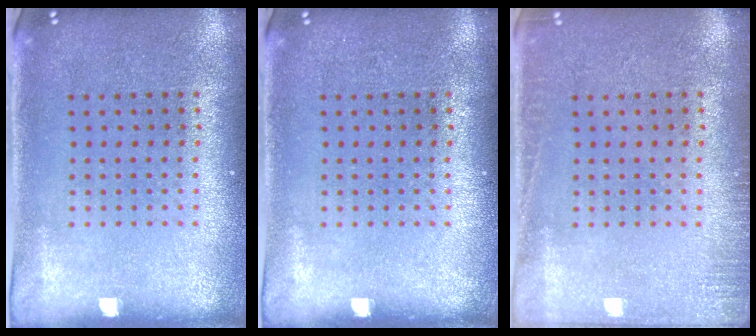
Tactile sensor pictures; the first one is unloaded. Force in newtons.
{"total": 0.0}
{"total": 1.4, "press": 1.4, "slide": 0.4}